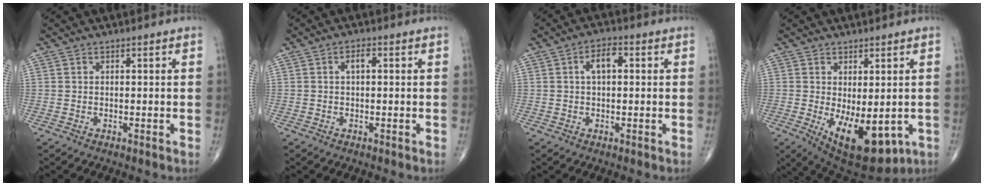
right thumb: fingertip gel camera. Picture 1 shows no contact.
{"total": 1.9, "force": [0.3, 0.9, 1.7], "torque": [-0.029, 0.004, 0.002]}
{"total": 4.5, "force": [0.8, 2.3, 3.8], "torque": [-0.066, 0.011, 0.009]}
{"total": 13.0, "force": [-3.2, 6.3, 10.9], "torque": [-0.153, -0.019, -0.024]}